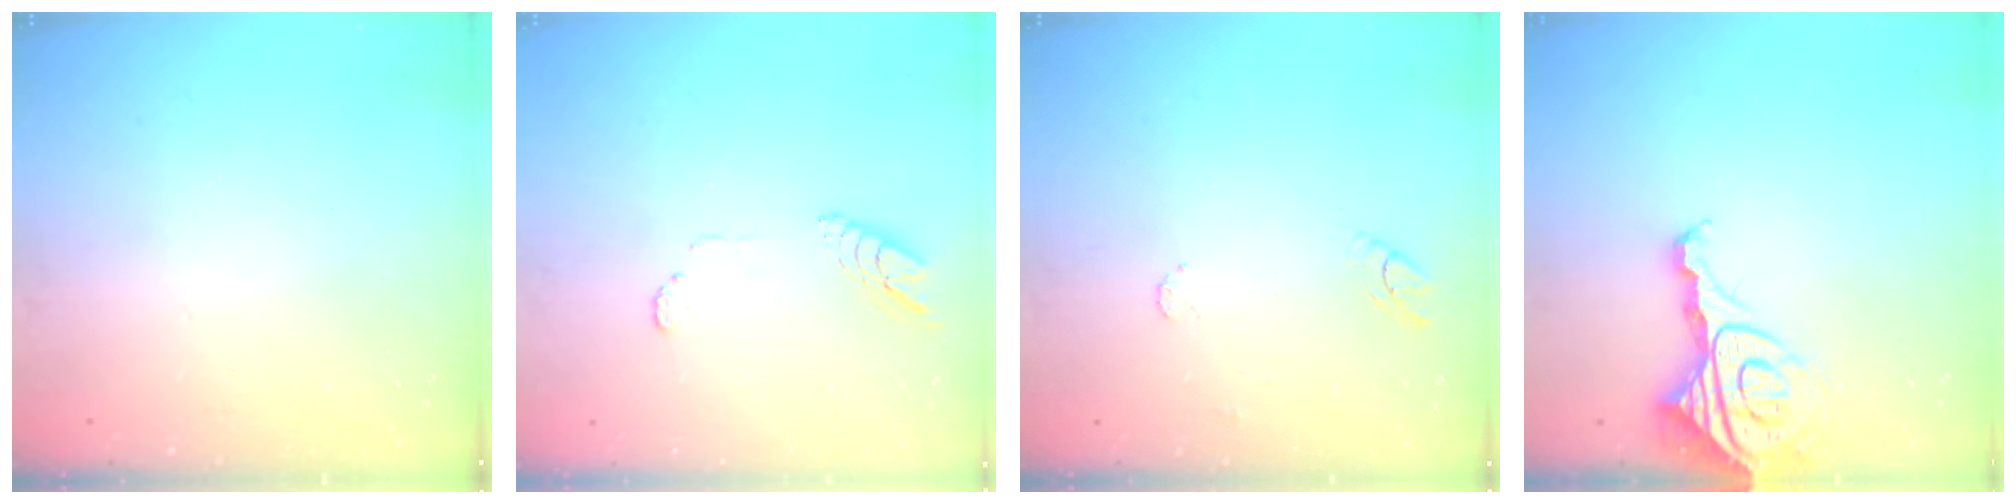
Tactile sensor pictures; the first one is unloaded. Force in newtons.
{"total": 5.8, "press": 5.8, "slide": 0.2}
{"total": 6.3, "press": 6.3, "slide": 0.6}
{"total": 10.1, "press": 10.0, "slide": 0.9}